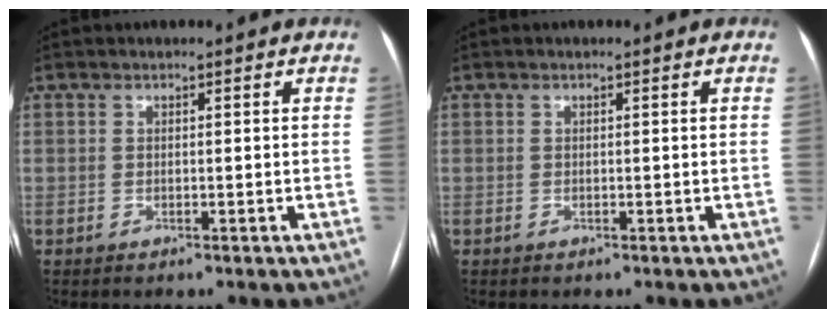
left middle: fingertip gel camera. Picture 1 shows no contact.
{"total": 0.0}